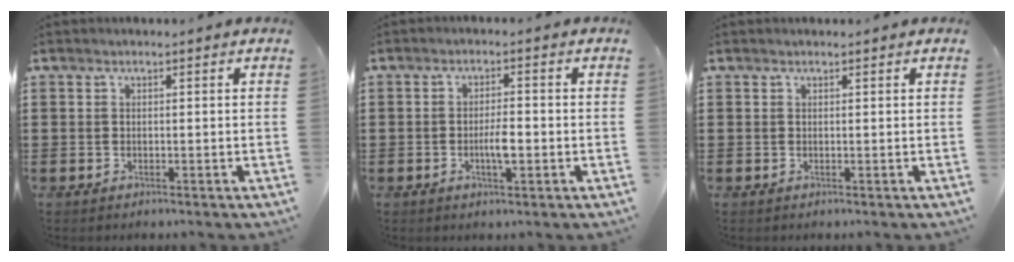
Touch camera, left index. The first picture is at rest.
{"total": 3.7, "force": [-0.8, 1.0, 3.4], "torque": [-0.061, 0.006, -0.016]}
{"total": 0.0}